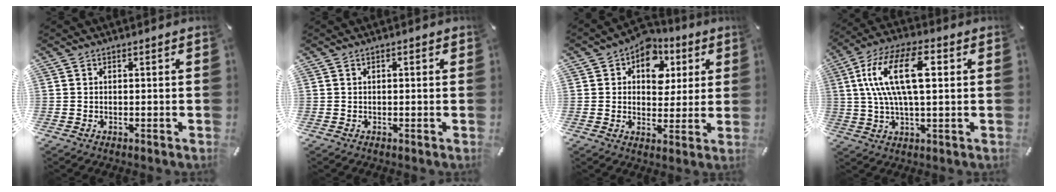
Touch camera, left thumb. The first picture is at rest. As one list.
[{"total": 0.5, "force": [0.1, 0.3, 0.4], "torque": [-0.007, 0.004, 0.000]}, {"total": 9.6, "force": [4.0, 7.6, 4.3], "torque": [-0.057, -0.026, 0.067]}, {"total": 16.3, "force": [3.5, 7.2, 14.2], "torque": [-0.301, 0.007, 0.056]}]